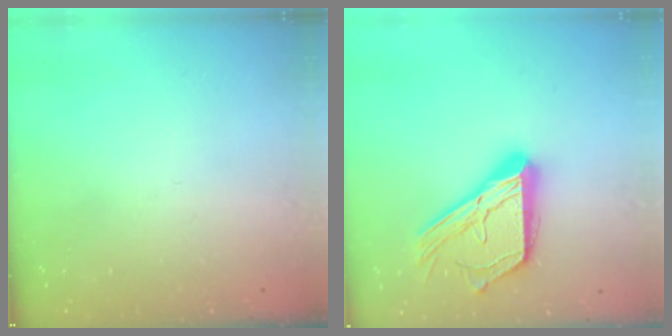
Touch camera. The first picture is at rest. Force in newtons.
{"total": 20.1, "press": 20.1, "slide": 1.7}